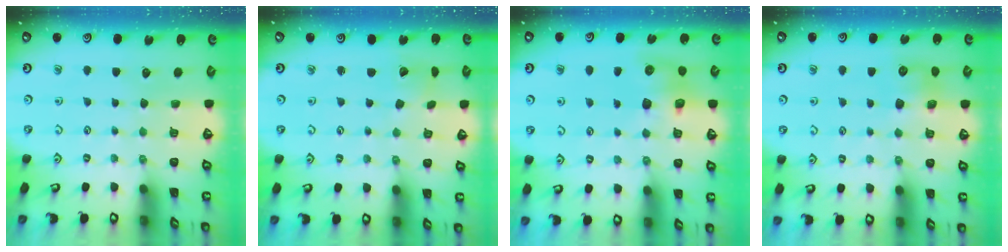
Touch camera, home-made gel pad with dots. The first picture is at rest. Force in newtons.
{"total": 2.5, "press": 2.5, "slide": 0.4}
{"total": 9.1, "press": 9.0, "slide": 1.2}
{"total": 7.1, "press": 7.1, "slide": 0.3}